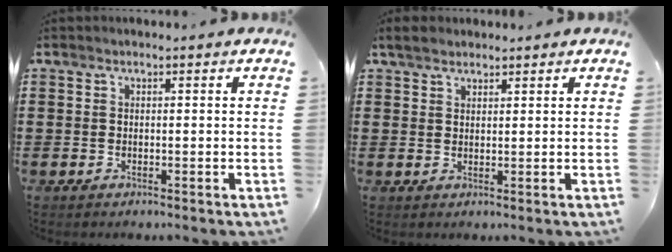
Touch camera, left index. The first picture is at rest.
{"total": 2.1, "force": [1.9, 0.9, 0.6], "torque": [-0.017, 0.007, 0.036]}